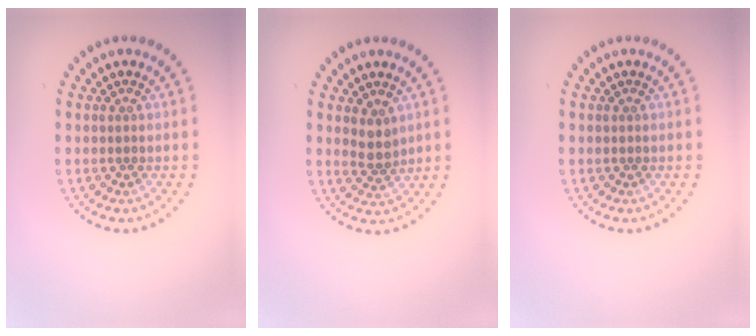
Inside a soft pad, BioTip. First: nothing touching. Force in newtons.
{"total": 2.1, "press": 1.6, "slide": 1.3}
{"total": 0.0}